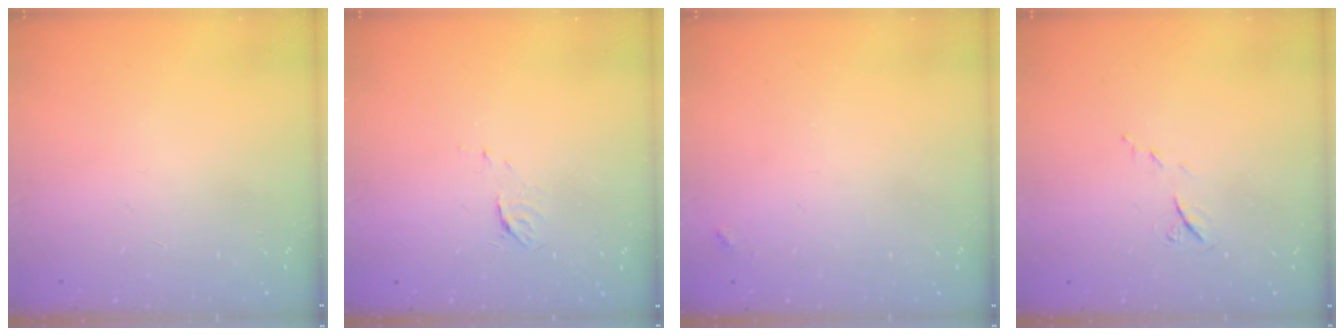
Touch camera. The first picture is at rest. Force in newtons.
{"total": 4.1, "press": 4.1, "slide": 0.2}
{"total": 3.6, "press": 3.6, "slide": 0.2}
{"total": 6.1, "press": 5.9, "slide": 1.5}